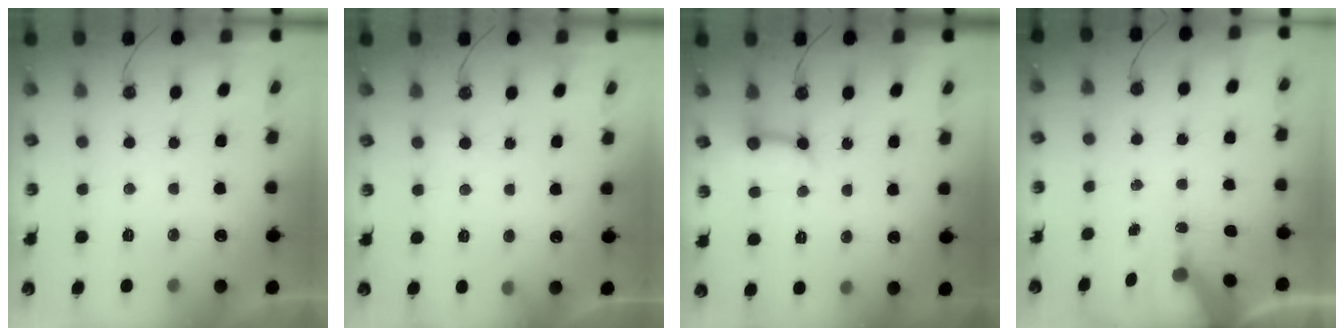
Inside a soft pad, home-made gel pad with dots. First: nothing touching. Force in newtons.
{"total": 5.7, "press": 5.7, "slide": 0.4}
{"total": 8.2, "press": 8.1, "slide": 0.9}
{"total": 7.5, "press": 7.5, "slide": 0.7}